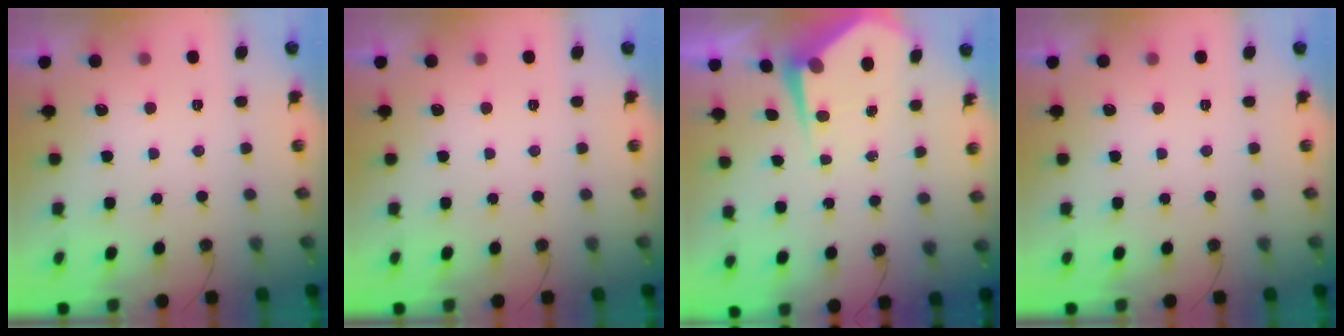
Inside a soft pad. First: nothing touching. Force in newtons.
{"total": 0.0}
{"total": 6.0, "press": 5.9, "slide": 0.7}
{"total": 0.0}